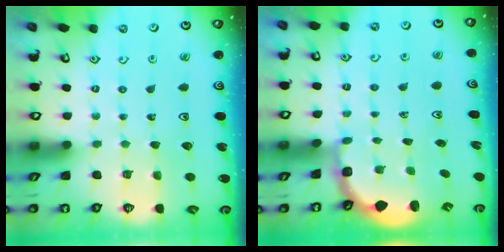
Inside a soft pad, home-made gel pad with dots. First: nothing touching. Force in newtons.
{"total": 2.6, "press": 2.0, "slide": 1.7}